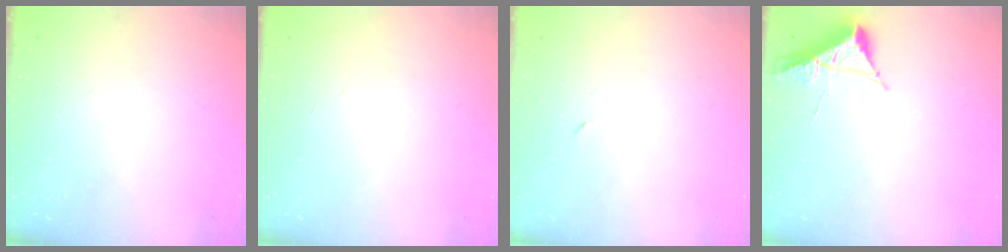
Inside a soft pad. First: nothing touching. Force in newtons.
{"total": 2.9, "press": 2.9, "slide": 0.1}
{"total": 2.2, "press": 1.8, "slide": 1.2}
{"total": 7.9, "press": 7.9, "slide": 0.8}